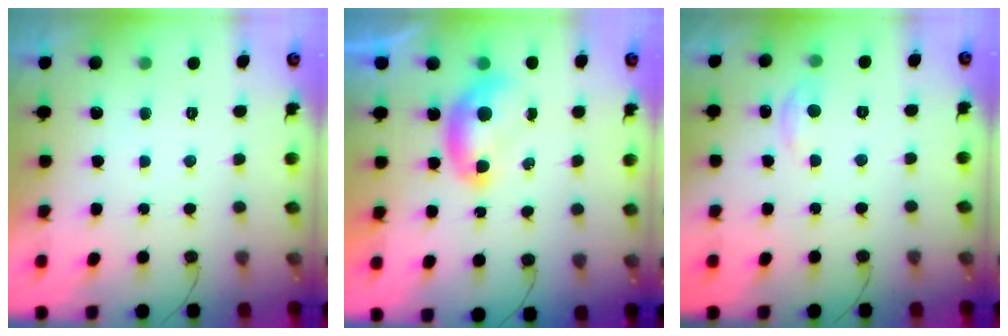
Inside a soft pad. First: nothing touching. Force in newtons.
{"total": 7.2, "press": 7.2, "slide": 0.1}
{"total": 3.3, "press": 3.3, "slide": 0.5}